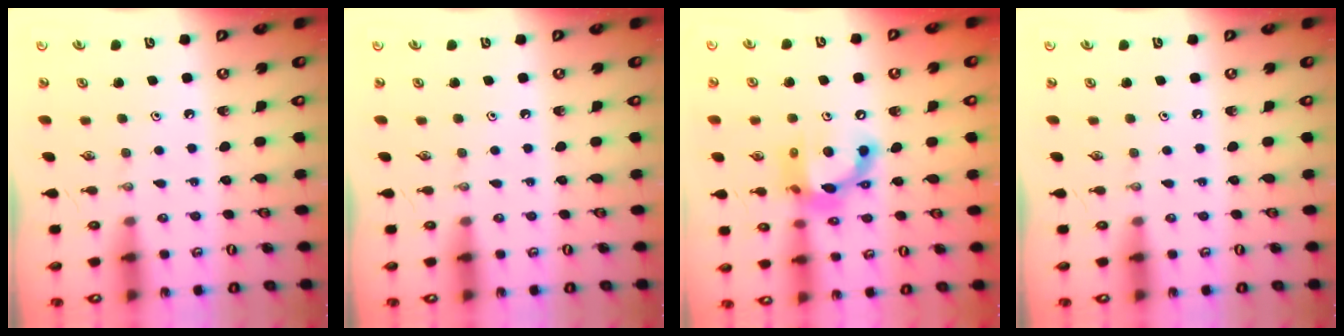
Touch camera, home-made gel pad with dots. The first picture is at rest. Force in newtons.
{"total": 0.0}
{"total": 14.4, "press": 14.3, "slide": 0.8}
{"total": 0.0}